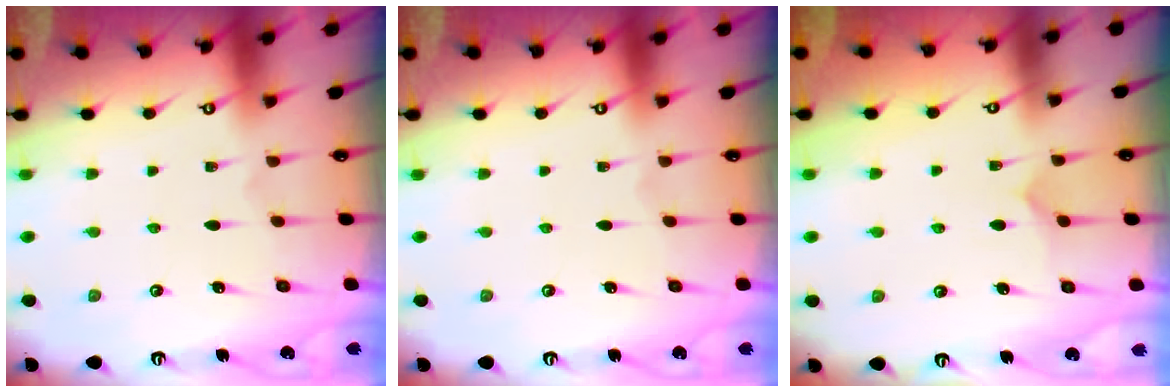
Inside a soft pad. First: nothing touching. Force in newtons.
{"total": 0.0}
{"total": 4.3, "press": 4.3, "slide": 0.3}